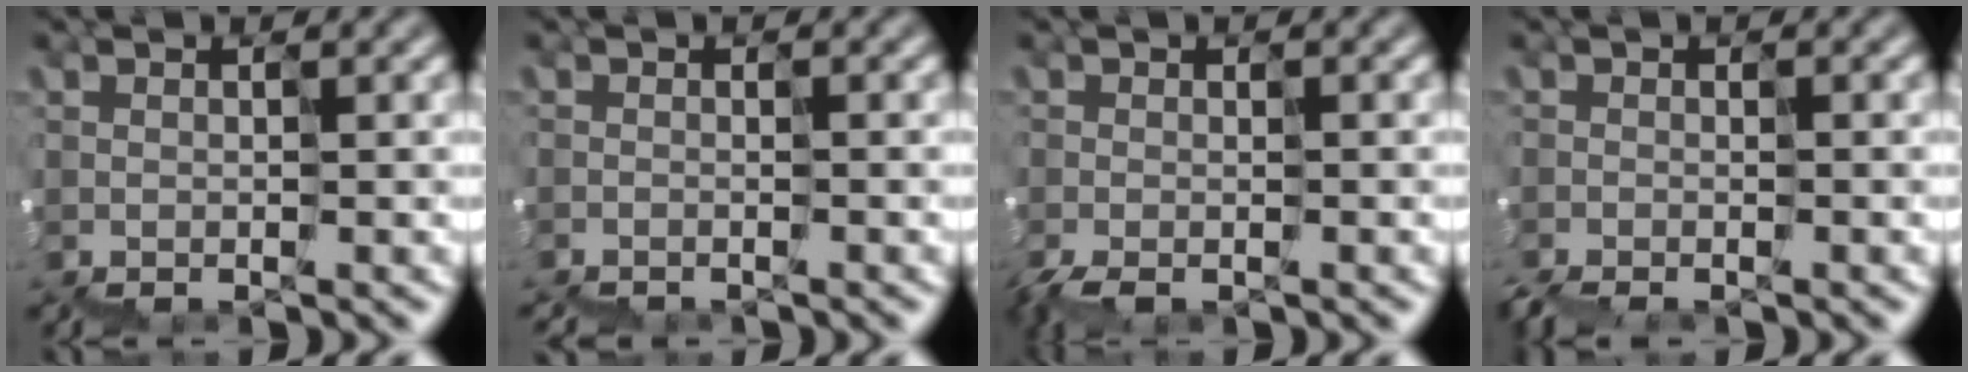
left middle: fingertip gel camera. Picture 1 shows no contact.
{"total": 1.1, "force": [-1.0, 0.0, -0.4], "torque": [0.012, -0.007, -0.007]}
{"total": 1.1, "force": [-1.1, -0.2, -0.1], "torque": [-0.021, -0.013, -0.020]}
{"total": 1.9, "force": [-1.7, 0.3, 0.6], "torque": [-0.006, -0.014, -0.023]}